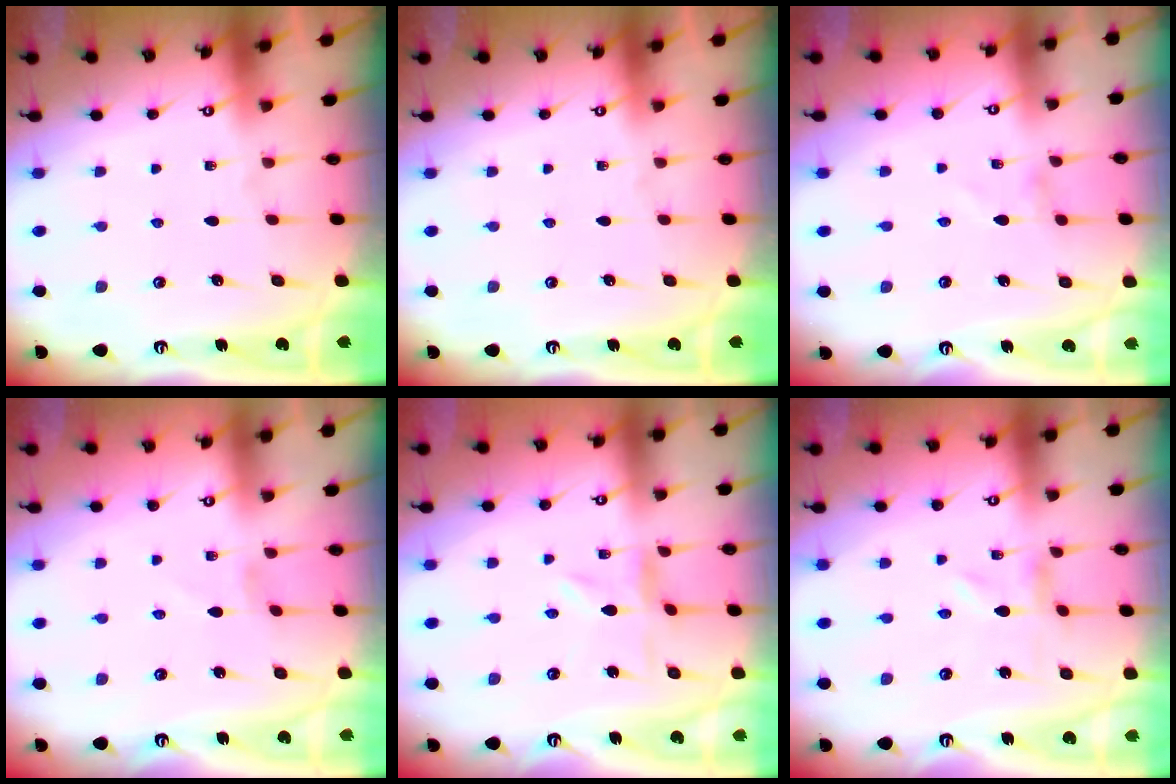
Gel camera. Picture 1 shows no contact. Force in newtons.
{"total": 0.0}
{"total": 1.4, "press": 1.4, "slide": 0.1}
{"total": 0.0}
{"total": 0.8, "press": 0.8, "slide": 0.2}
{"total": 0.0}